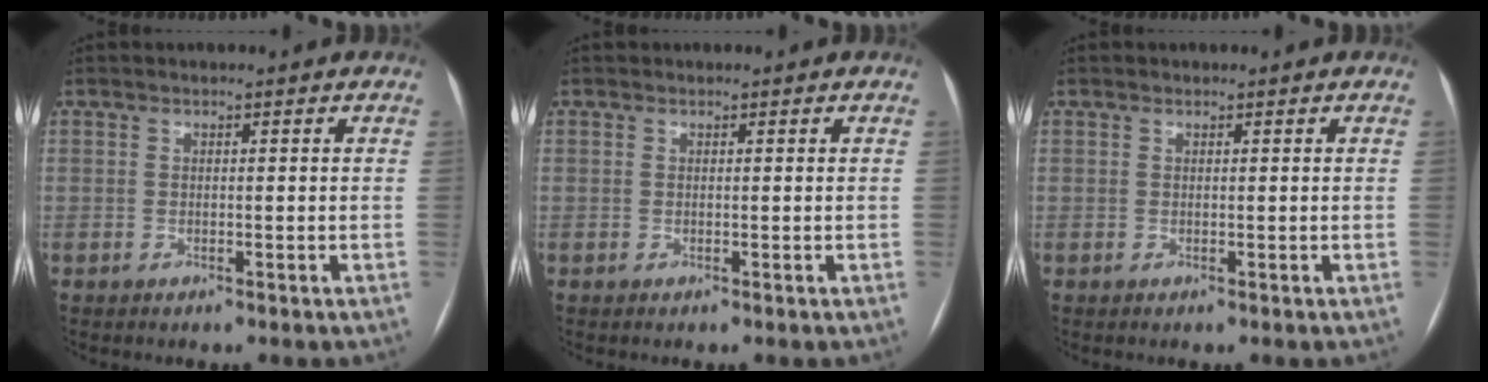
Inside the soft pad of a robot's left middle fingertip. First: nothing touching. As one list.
[{"total": 0.0}, {"total": 0.0}]